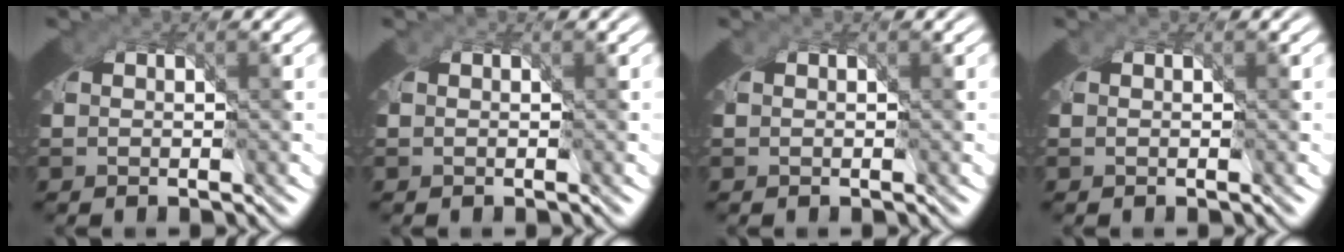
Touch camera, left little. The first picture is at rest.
{"total": 0.0}
{"total": 0.0}
{"total": 0.0}